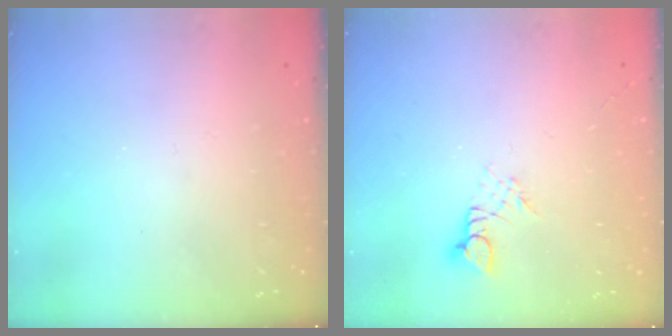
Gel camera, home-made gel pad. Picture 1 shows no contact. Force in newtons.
{"total": 2.6, "press": 2.6, "slide": 0.3}